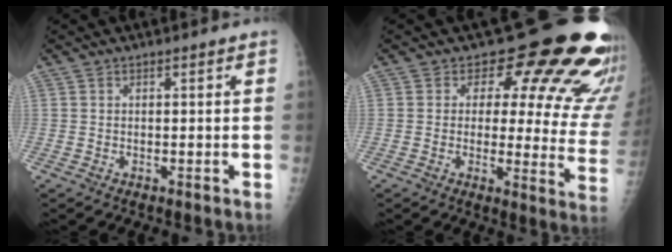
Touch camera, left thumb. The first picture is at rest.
{"total": 18.8, "force": [12.4, 8.6, 11.2], "torque": [-0.077, -0.072, 0.122]}